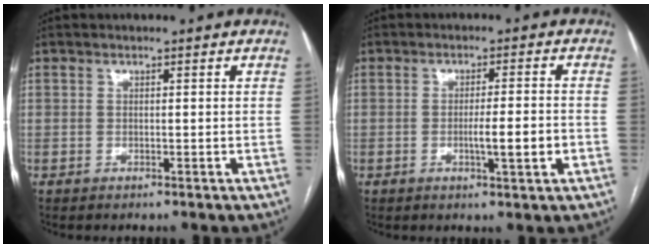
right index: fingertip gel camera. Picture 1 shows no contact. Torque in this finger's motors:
{"motor_torque": [0.87, -0.28, 0.49, 0.08]}